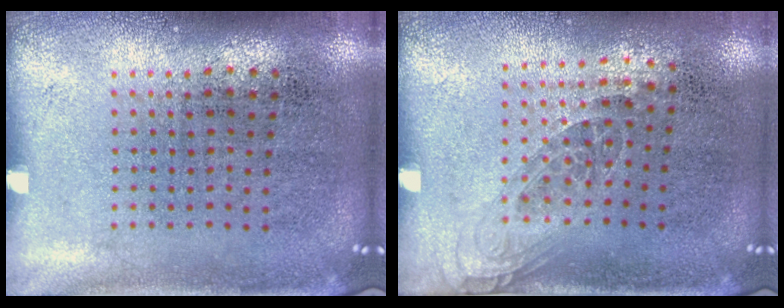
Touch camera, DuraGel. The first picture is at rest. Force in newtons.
{"total": 1.1, "press": 0.8, "slide": 0.7}